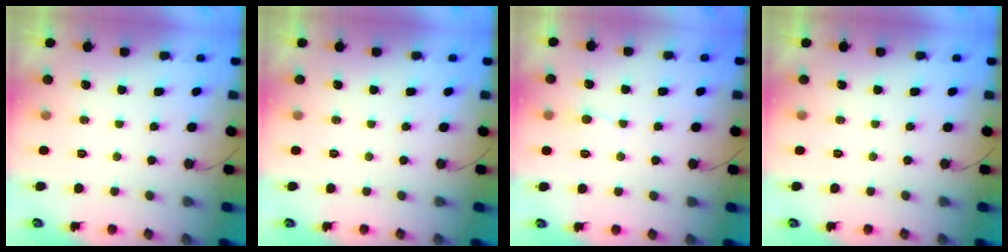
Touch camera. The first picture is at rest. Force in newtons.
{"total": 0.0}
{"total": 3.0, "press": 3.0, "slide": 0.4}
{"total": 0.0}